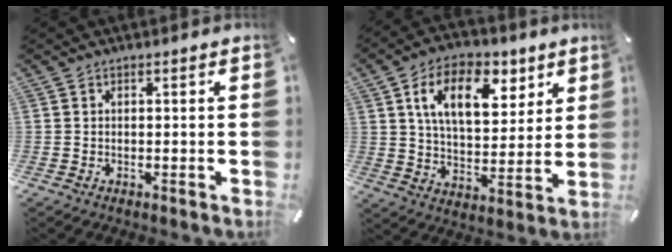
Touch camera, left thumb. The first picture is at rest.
{"total": 14.8, "force": [6.8, 9.1, 9.5], "torque": [-0.146, -0.018, 0.118]}